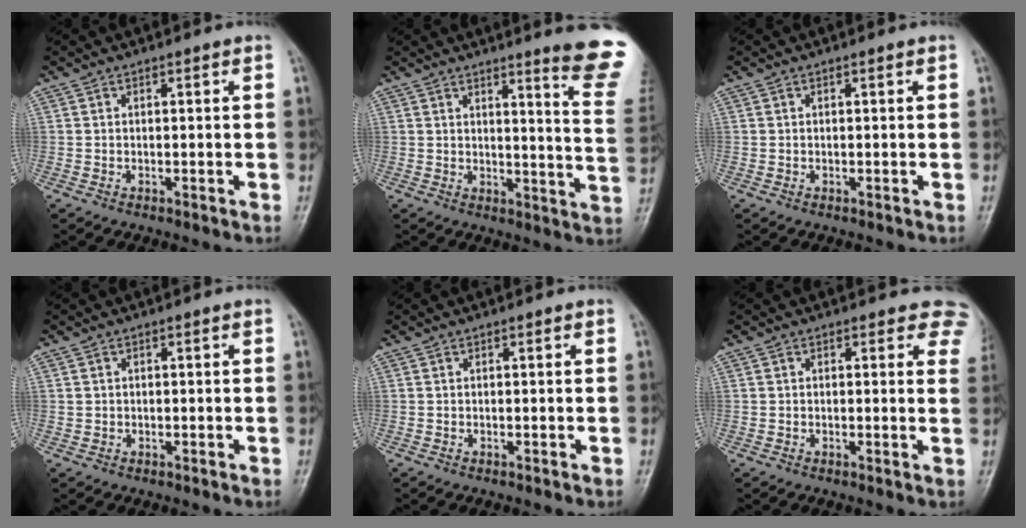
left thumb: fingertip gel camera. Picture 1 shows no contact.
{"total": 13.2, "force": [10.2, 0.1, 8.3], "torque": [-0.081, -0.092, 0.109]}
{"total": 0.0}
{"total": 0.9, "force": [0.1, 0.8, 0.2], "torque": [0.003, 0.003, 0.003]}
{"total": 0.0}
{"total": 4.9, "force": [3.2, 3.3, 1.8], "torque": [0.019, -0.010, 0.021]}